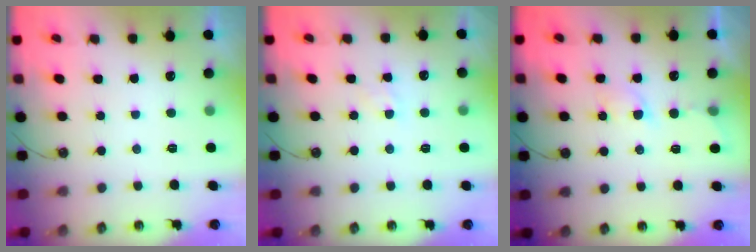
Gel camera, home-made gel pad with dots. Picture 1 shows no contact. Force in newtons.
{"total": 4.6, "press": 4.5, "slide": 0.6}
{"total": 3.6, "press": 3.5, "slide": 0.5}